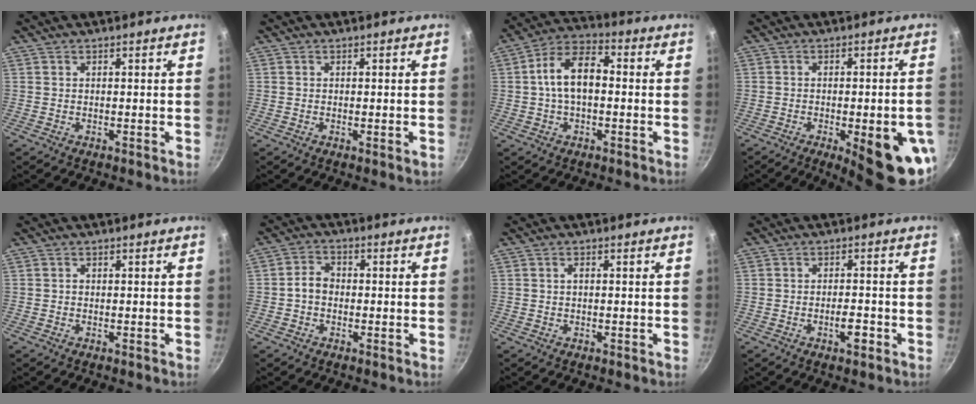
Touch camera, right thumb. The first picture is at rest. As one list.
[{"total": 1.0, "force": [-0.2, 0.0, 1.0], "torque": [-0.016, -0.003, -0.005]}, {"total": 10.7, "force": [0.2, 6.2, 8.7], "torque": [-0.139, 0.037, -0.009]}, {"total": 14.9, "force": [-5.1, 4.4, 13.3], "torque": [-0.149, 0.011, -0.061]}, {"total": 0.6, "force": [-0.1, 0.5, 0.3], "torque": [-0.002, 0.004, -0.003]}, {"total": 4.0, "force": [-0.7, 3.2, 2.4], "torque": [-0.029, 0.020, -0.022]}, {"total": 0.8, "force": [0.0, 0.5, 0.7], "torque": [-0.013, 0.004, -0.001]}, {"total": 3.6, "force": [-1.6, 1.4, 2.9], "torque": [-0.037, 0.013, -0.025]}]